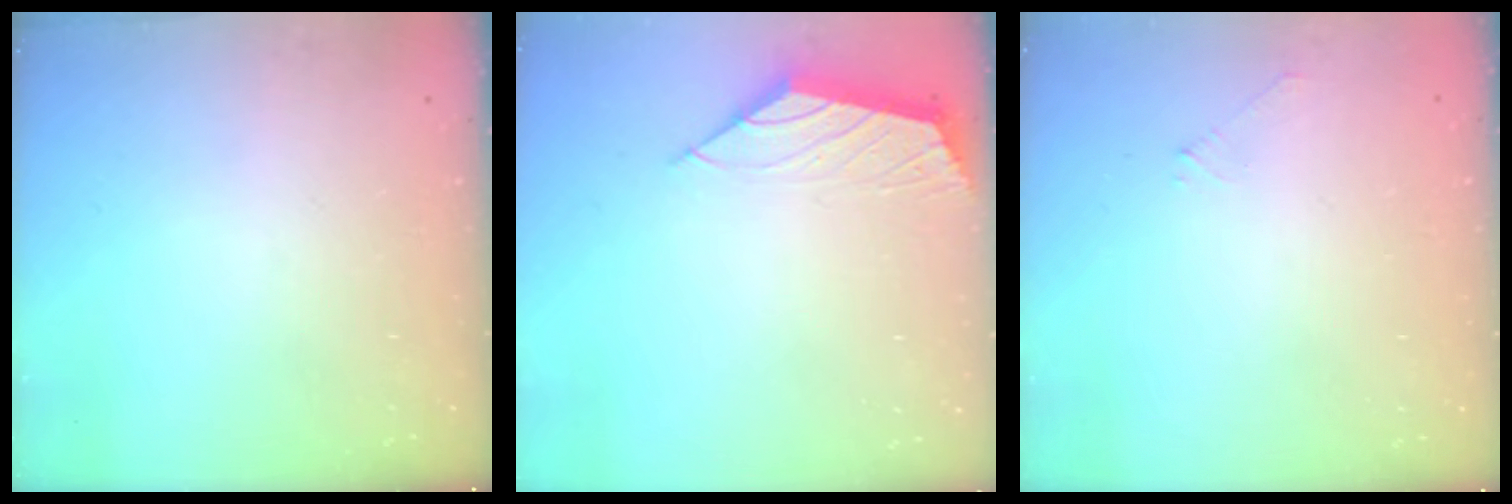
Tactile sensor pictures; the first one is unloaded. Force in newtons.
{"total": 2.2, "press": 2.1, "slide": 0.5}
{"total": 0.0}